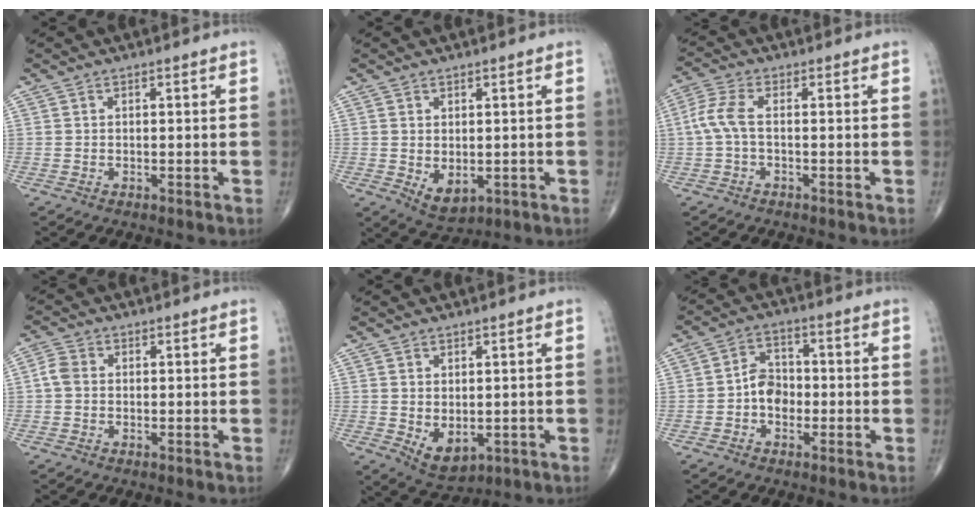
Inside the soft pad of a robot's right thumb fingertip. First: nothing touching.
{"total": 5.1, "force": [-0.7, 3.2, 3.8], "torque": [-0.050, -0.008, 0.005]}
{"total": 4.9, "force": [-0.4, 1.8, 4.5], "torque": [-0.122, 0.013, -0.017]}
{"total": 2.9, "force": [-0.1, 2.3, 1.8], "torque": [-0.036, 0.009, -0.008]}
{"total": 6.1, "force": [-0.8, 3.9, 4.6], "torque": [-0.058, -0.008, 0.006]}
{"total": 5.6, "force": [-1.3, 4.3, 3.4], "torque": [-0.037, 0.023, -0.034]}